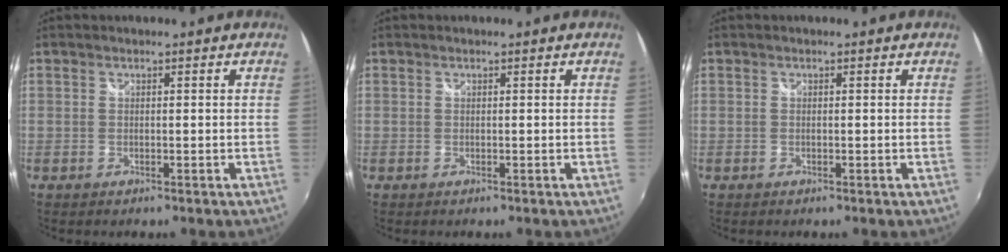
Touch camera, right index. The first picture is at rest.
{"total": 0.0}
{"total": 0.0}